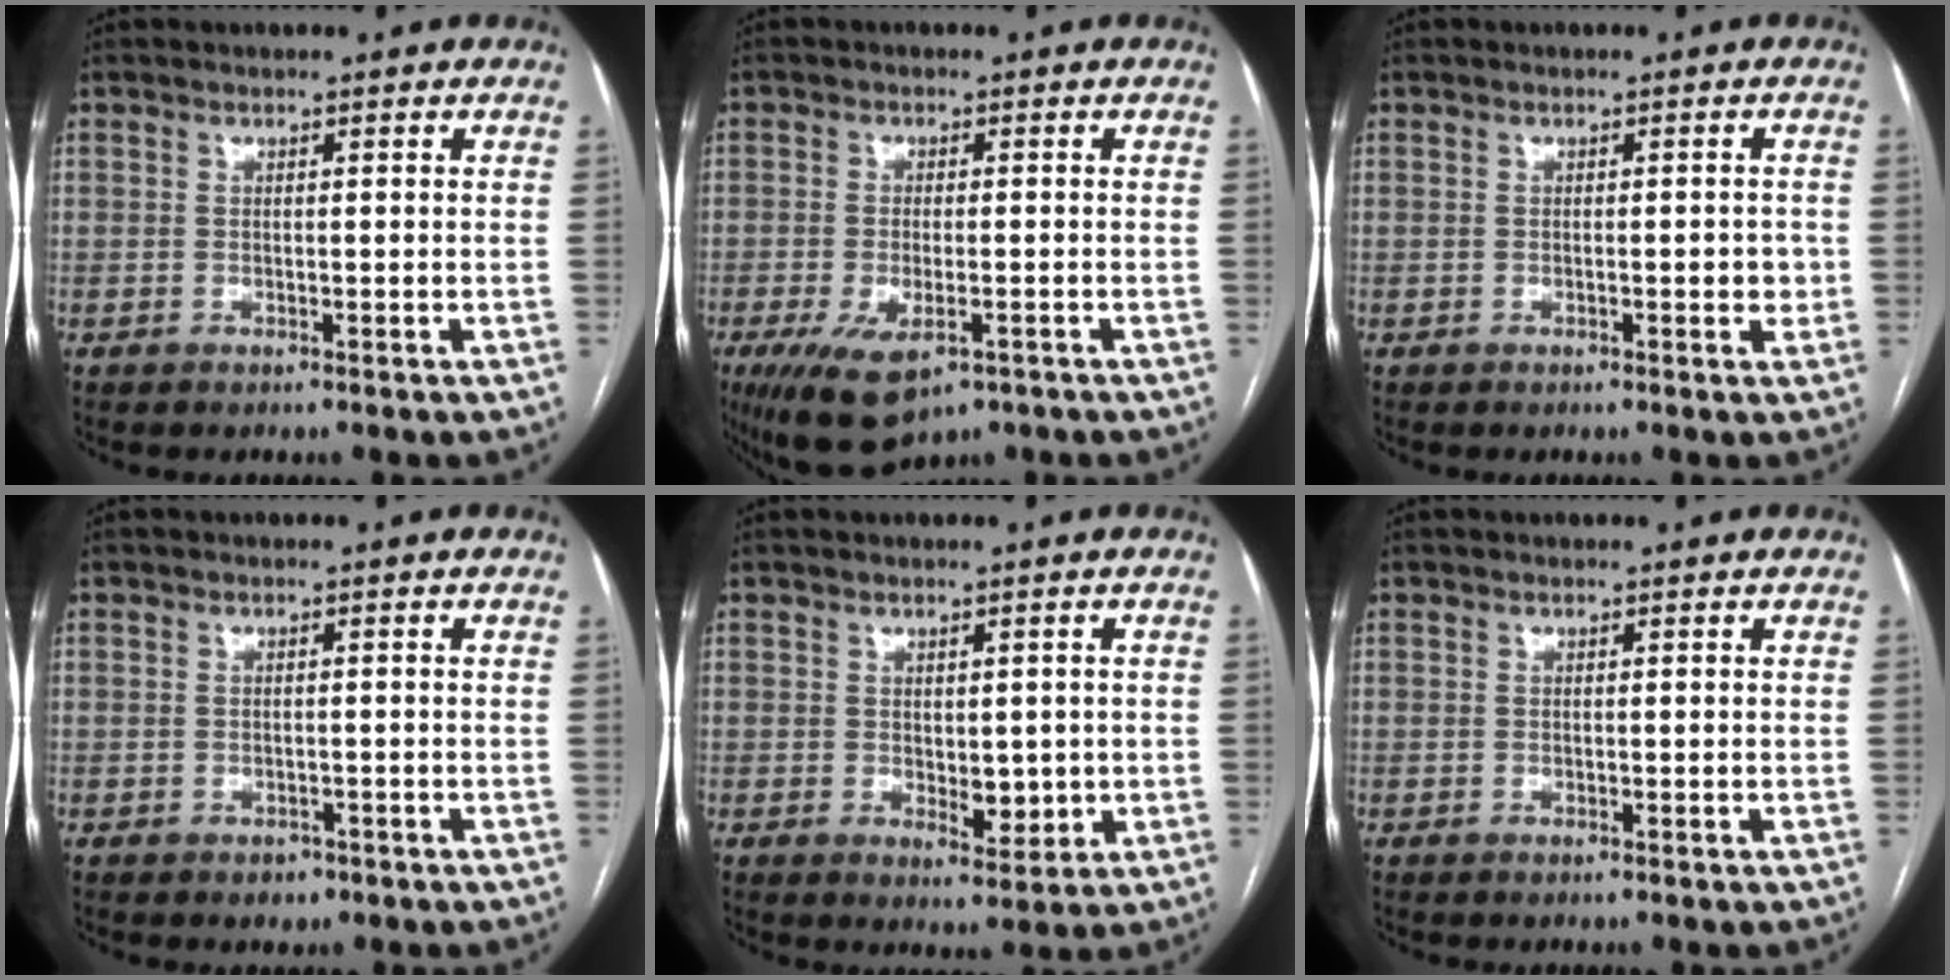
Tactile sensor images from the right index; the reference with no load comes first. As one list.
[{"total": 8.5, "force": [-4.4, 3.5, 6.4], "torque": [-0.110, -0.018, -0.065]}, {"total": 2.1, "force": [-0.2, 1.0, 1.8], "torque": [-0.022, 0.003, 0.002]}, {"total": 1.5, "force": [-0.8, 1.2, 0.4], "torque": [-0.004, 0.003, -0.006]}, {"total": 4.3, "force": [-0.2, 2.3, 3.7], "torque": [-0.048, -0.004, 0.008]}, {"total": 0.0}]